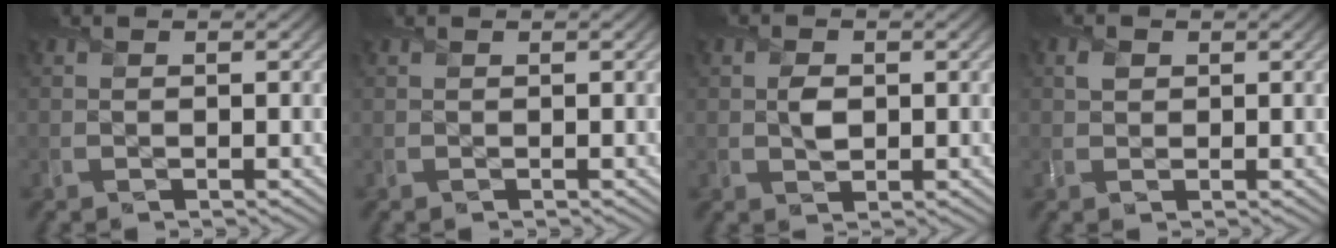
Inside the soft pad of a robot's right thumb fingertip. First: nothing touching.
{"total": 0.0}
{"total": 2.1, "force": [0.3, 1.4, 1.6], "torque": [-0.036, -0.002, 0.004]}
{"total": 1.2, "force": [0.7, 1.0, 0.4], "torque": [-0.008, 0.001, 0.012]}